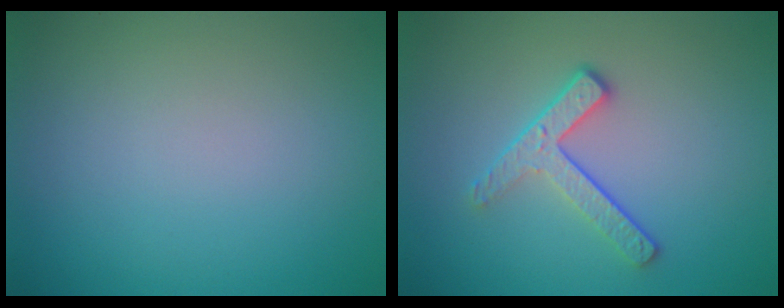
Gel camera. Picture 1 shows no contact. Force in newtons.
{"total": 2.9, "press": 2.3, "slide": 1.7}